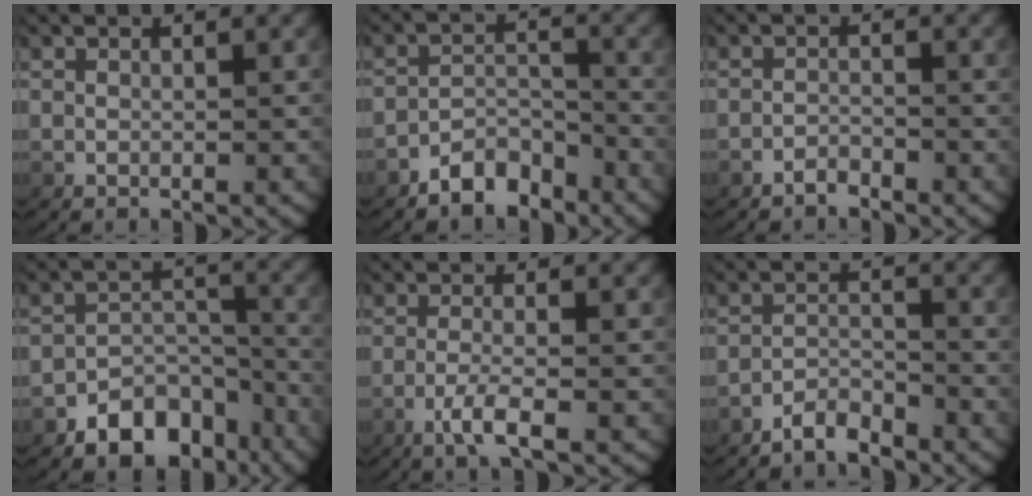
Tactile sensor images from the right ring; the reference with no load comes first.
{"total": 4.2, "force": [-3.5, 1.8, 1.2], "torque": [-0.010, -0.003, -0.065]}
{"total": 1.7, "force": [-1.6, 0.5, 0.2], "torque": [-0.003, -0.007, -0.029]}
{"total": 6.6, "force": [-4.6, 3.9, 2.6], "torque": [-0.033, -0.011, -0.075]}
{"total": 2.9, "force": [-1.4, 0.5, 2.5], "torque": [-0.067, -0.016, -0.021]}
{"total": 3.1, "force": [-2.9, 0.8, 0.6], "torque": [-0.008, -0.002, -0.057]}